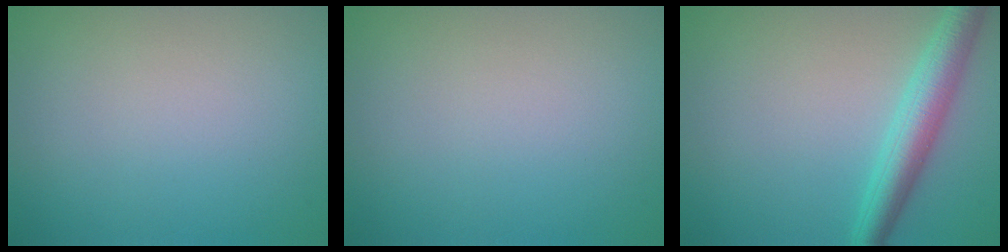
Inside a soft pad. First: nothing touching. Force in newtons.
{"total": 0.0}
{"total": 4.2, "press": 4.2, "slide": 0.1}